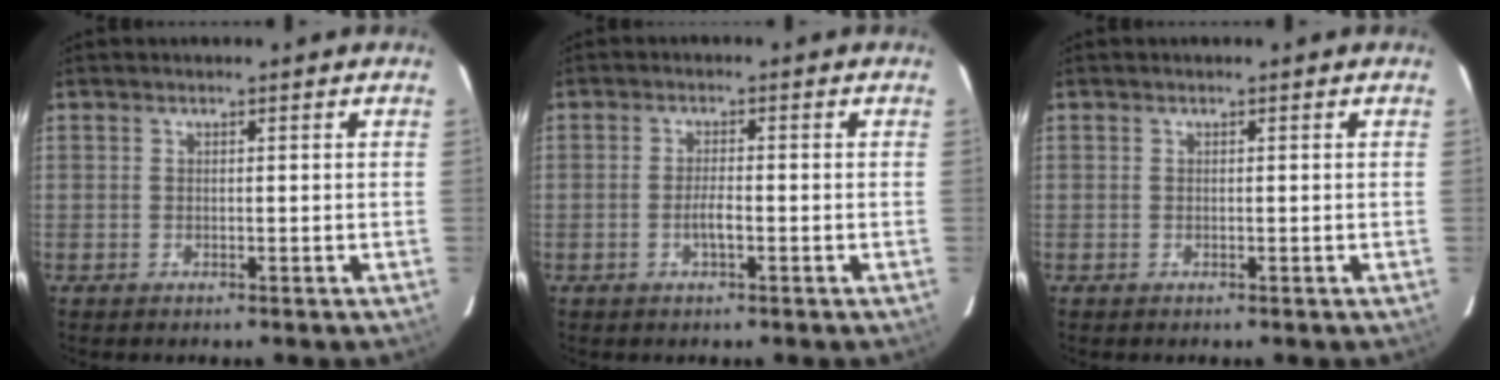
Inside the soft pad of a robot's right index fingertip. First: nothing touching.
{"total": 2.5, "force": [-1.0, 0.5, 2.2], "torque": [-0.044, 0.000, -0.019]}
{"total": 0.0}